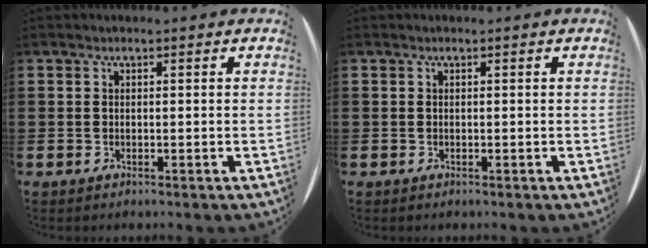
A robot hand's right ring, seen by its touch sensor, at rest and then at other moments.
{"total": 0.0}